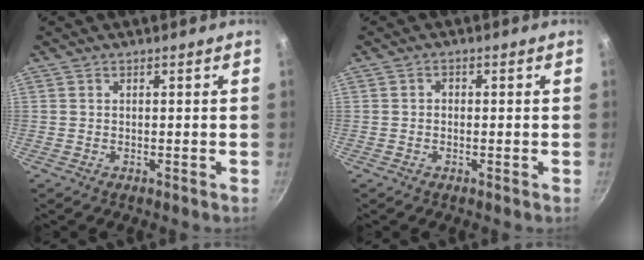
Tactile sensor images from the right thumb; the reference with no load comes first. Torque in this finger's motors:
{"motor_torque": [-0.42, -0.36, -0.06, 0.10, -0.01]}